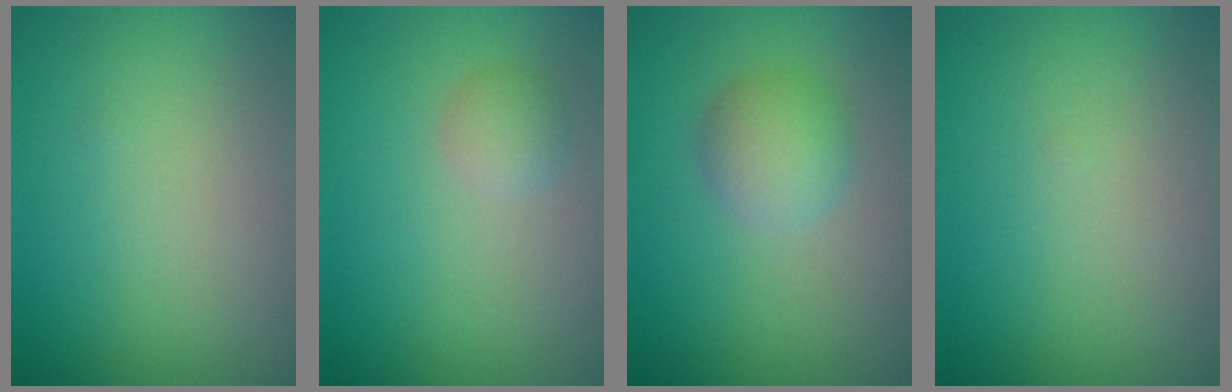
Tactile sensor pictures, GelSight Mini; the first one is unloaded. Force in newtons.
{"total": 1.6, "press": 1.6, "slide": 0.1}
{"total": 3.0, "press": 3.0, "slide": 0.1}
{"total": 0.0}